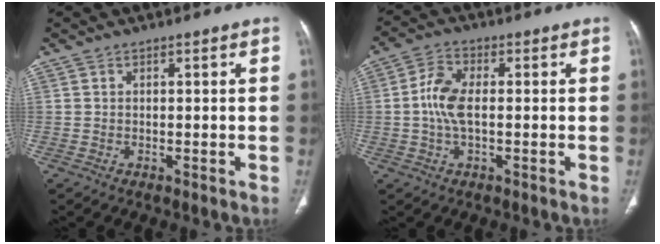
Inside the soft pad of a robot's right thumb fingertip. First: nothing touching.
{"total": 6.6, "force": [-0.1, 3.3, 5.7], "torque": [-0.126, 0.013, -0.008]}